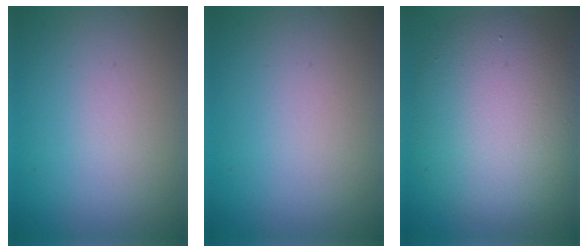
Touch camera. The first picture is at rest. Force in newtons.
{"total": 0.0}
{"total": 9.4, "press": 9.4, "slide": 0.6}